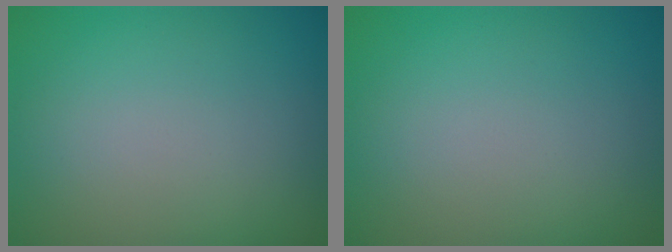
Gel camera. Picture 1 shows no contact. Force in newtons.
{"total": 0.0}